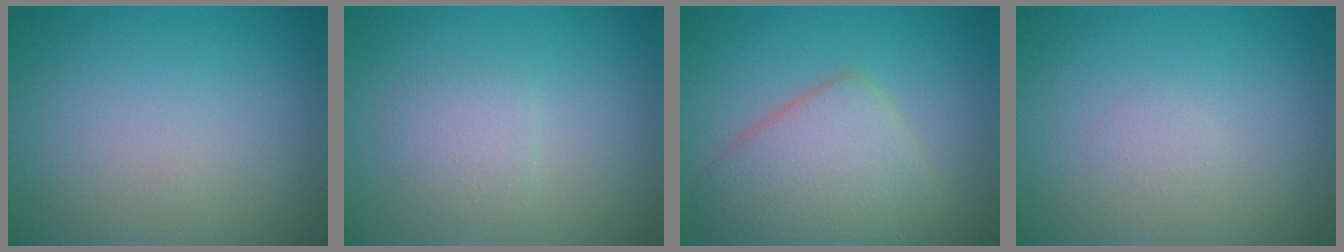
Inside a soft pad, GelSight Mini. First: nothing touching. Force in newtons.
{"total": 1.9, "press": 1.9, "slide": 0.0}
{"total": 5.9, "press": 5.9, "slide": 0.3}
{"total": 0.6, "press": 0.6, "slide": 0.0}